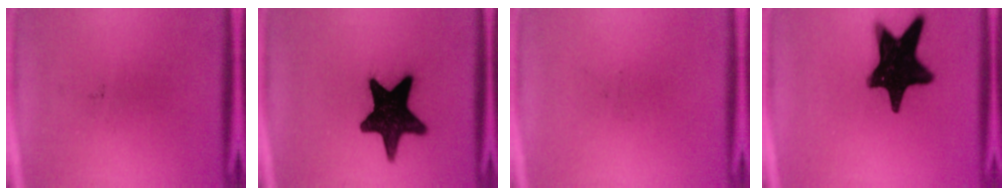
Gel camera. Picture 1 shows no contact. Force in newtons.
{"total": 16.6}
{"total": 0.0}
{"total": 19.7}